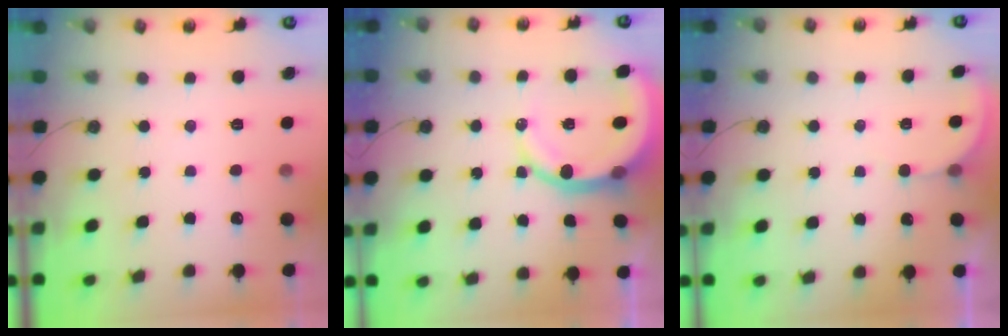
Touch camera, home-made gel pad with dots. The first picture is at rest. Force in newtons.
{"total": 11.0, "press": 10.8, "slide": 1.5}
{"total": 2.2, "press": 2.2, "slide": 0.2}